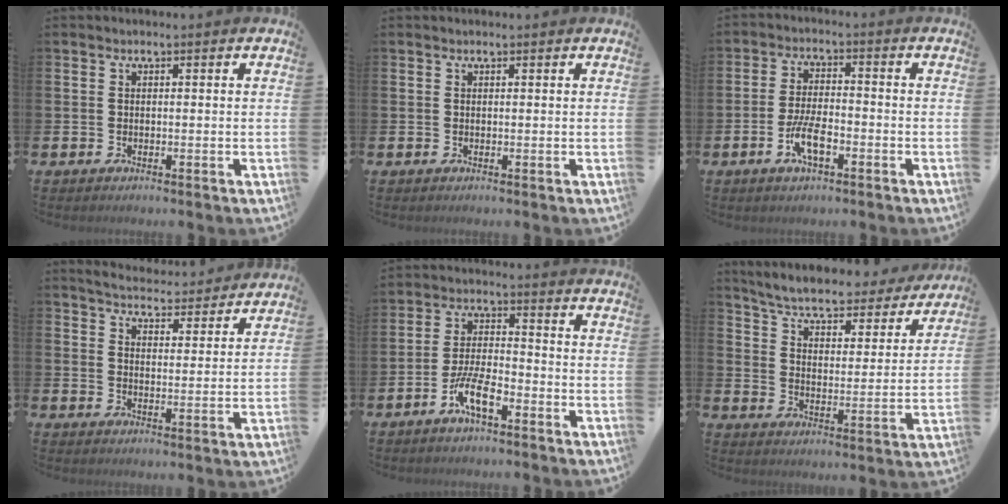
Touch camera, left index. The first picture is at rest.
{"total": 0.0}
{"total": 5.1, "force": [-2.0, 1.9, 4.3], "torque": [-0.079, 0.001, -0.039]}
{"total": 5.1, "force": [5.1, 0.5, 0.3], "torque": [-0.020, -0.042, 0.088]}
{"total": 6.1, "force": [-3.2, 1.7, 4.9], "torque": [-0.106, 0.000, -0.063]}
{"total": 6.0, "force": [5.6, 0.8, 1.9], "torque": [-0.063, -0.044, 0.090]}